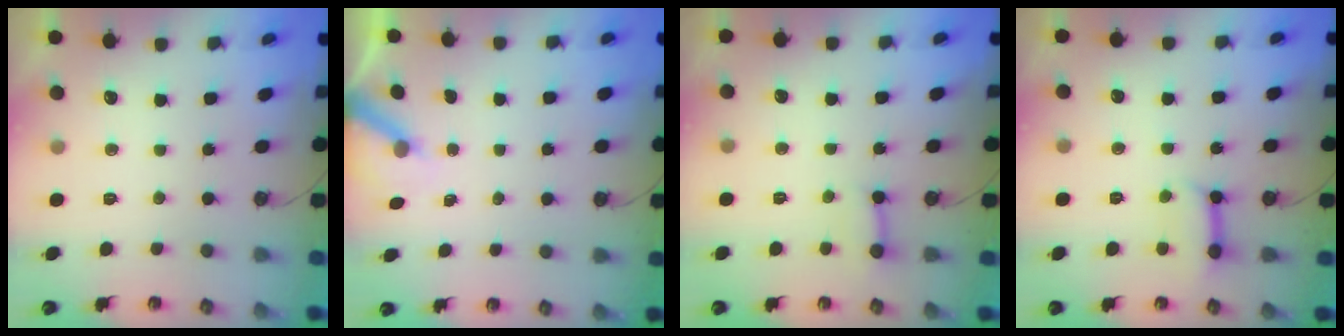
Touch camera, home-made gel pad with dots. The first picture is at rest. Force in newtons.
{"total": 5.4, "press": 5.4, "slide": 0.2}
{"total": 3.9, "press": 3.9, "slide": 0.2}
{"total": 8.6, "press": 8.6, "slide": 0.4}